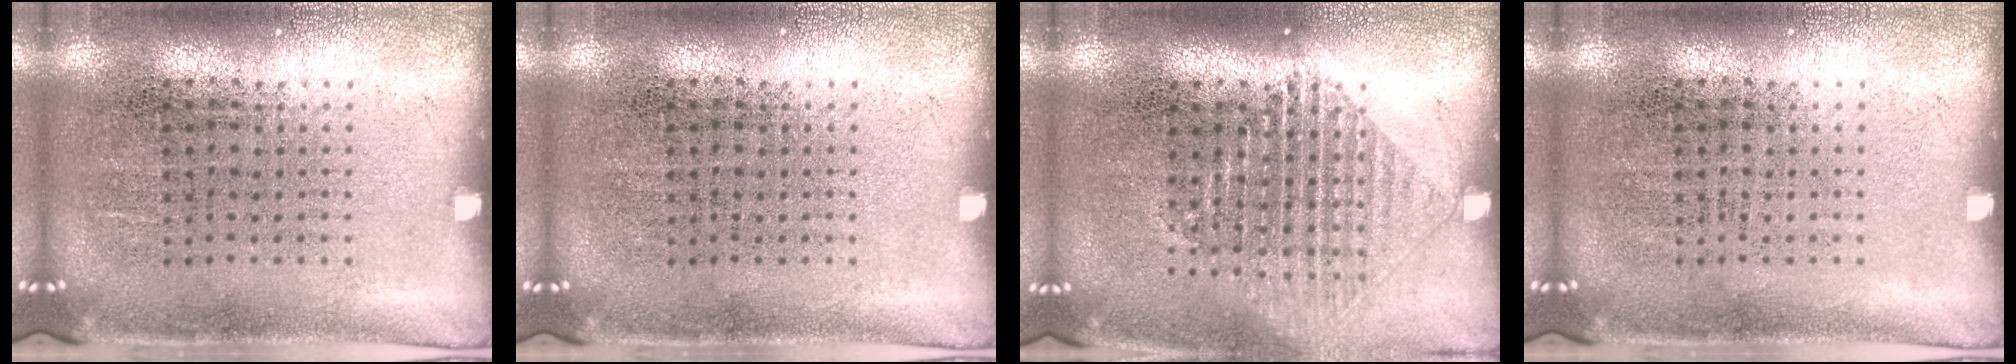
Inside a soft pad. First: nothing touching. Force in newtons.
{"total": 0.0}
{"total": 1.2, "press": 1.2, "slide": 0.5}
{"total": 0.0}